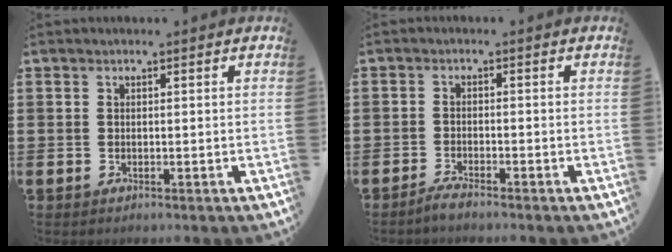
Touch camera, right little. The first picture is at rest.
{"total": 1.6, "force": [-1.4, 0.0, 0.8], "torque": [-0.014, 0.002, -0.027]}